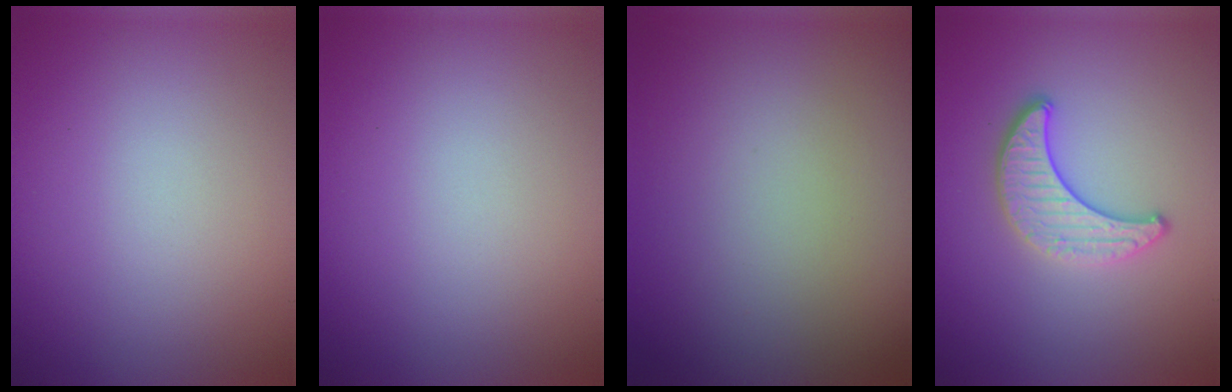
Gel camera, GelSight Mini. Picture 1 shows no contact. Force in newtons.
{"total": 0.0}
{"total": 0.0}
{"total": 3.3, "press": 3.1, "slide": 1.0}